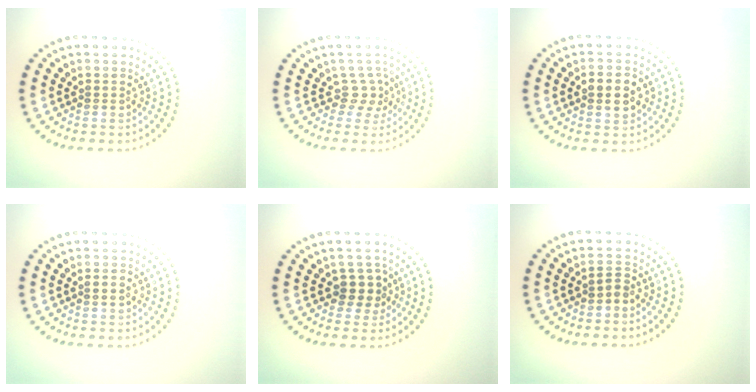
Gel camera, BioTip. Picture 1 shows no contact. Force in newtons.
{"total": 2.1, "press": 1.4, "slide": 1.5}
{"total": 2.9, "press": 2.9, "slide": 0.0}
{"total": 1.0, "press": 0.9, "slide": 0.2}
{"total": 2.2, "press": 1.8, "slide": 1.2}
{"total": 1.1, "press": 0.9, "slide": 0.6}